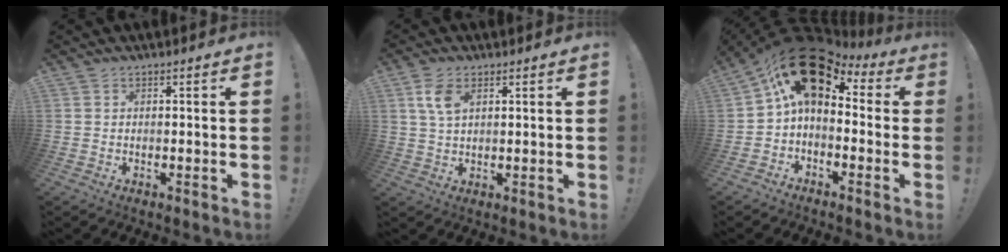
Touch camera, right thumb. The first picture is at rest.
{"total": 6.1, "force": [2.6, 3.2, 4.4], "torque": [-0.080, -0.011, 0.045]}
{"total": 17.3, "force": [6.9, 9.4, 12.8], "torque": [-0.208, -0.028, 0.132]}